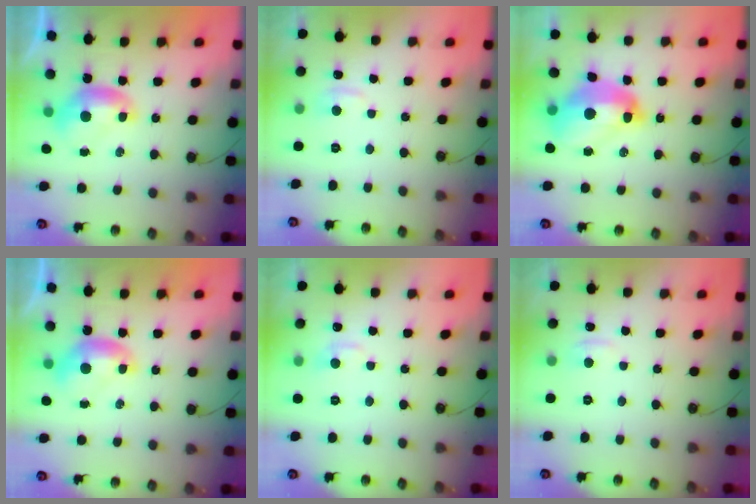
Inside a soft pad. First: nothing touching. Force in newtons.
{"total": 0.9, "press": 0.2, "slide": 0.9}
{"total": 10.4, "press": 10.3, "slide": 1.3}
{"total": 0.0}
{"total": 0.8, "press": 0.2, "slide": 0.8}
{"total": 1.1, "press": 0.5, "slide": 0.9}